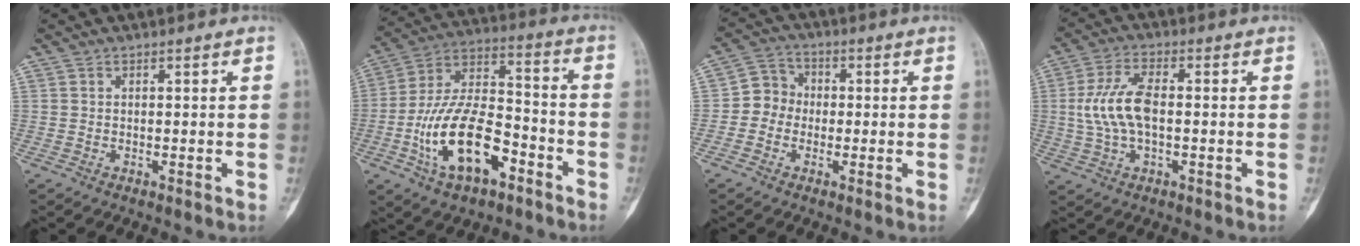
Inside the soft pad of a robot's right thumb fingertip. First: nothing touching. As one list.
[{"total": 18.7, "force": [-7.6, 9.2, 14.4], "torque": [-0.250, 0.052, -0.136]}, {"total": 5.7, "force": [-0.9, 5.2, 2.2], "torque": [-0.009, 0.019, -0.031]}, {"total": 9.4, "force": [0.0, 4.5, 8.3], "torque": [-0.180, 0.014, 0.000]}]